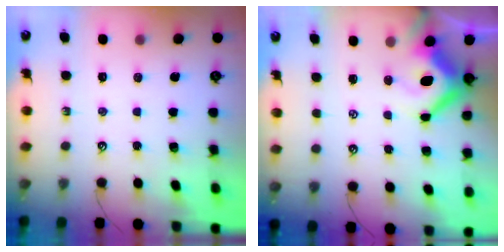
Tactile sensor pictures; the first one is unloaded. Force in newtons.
{"total": 7.6, "press": 7.5, "slide": 1.4}